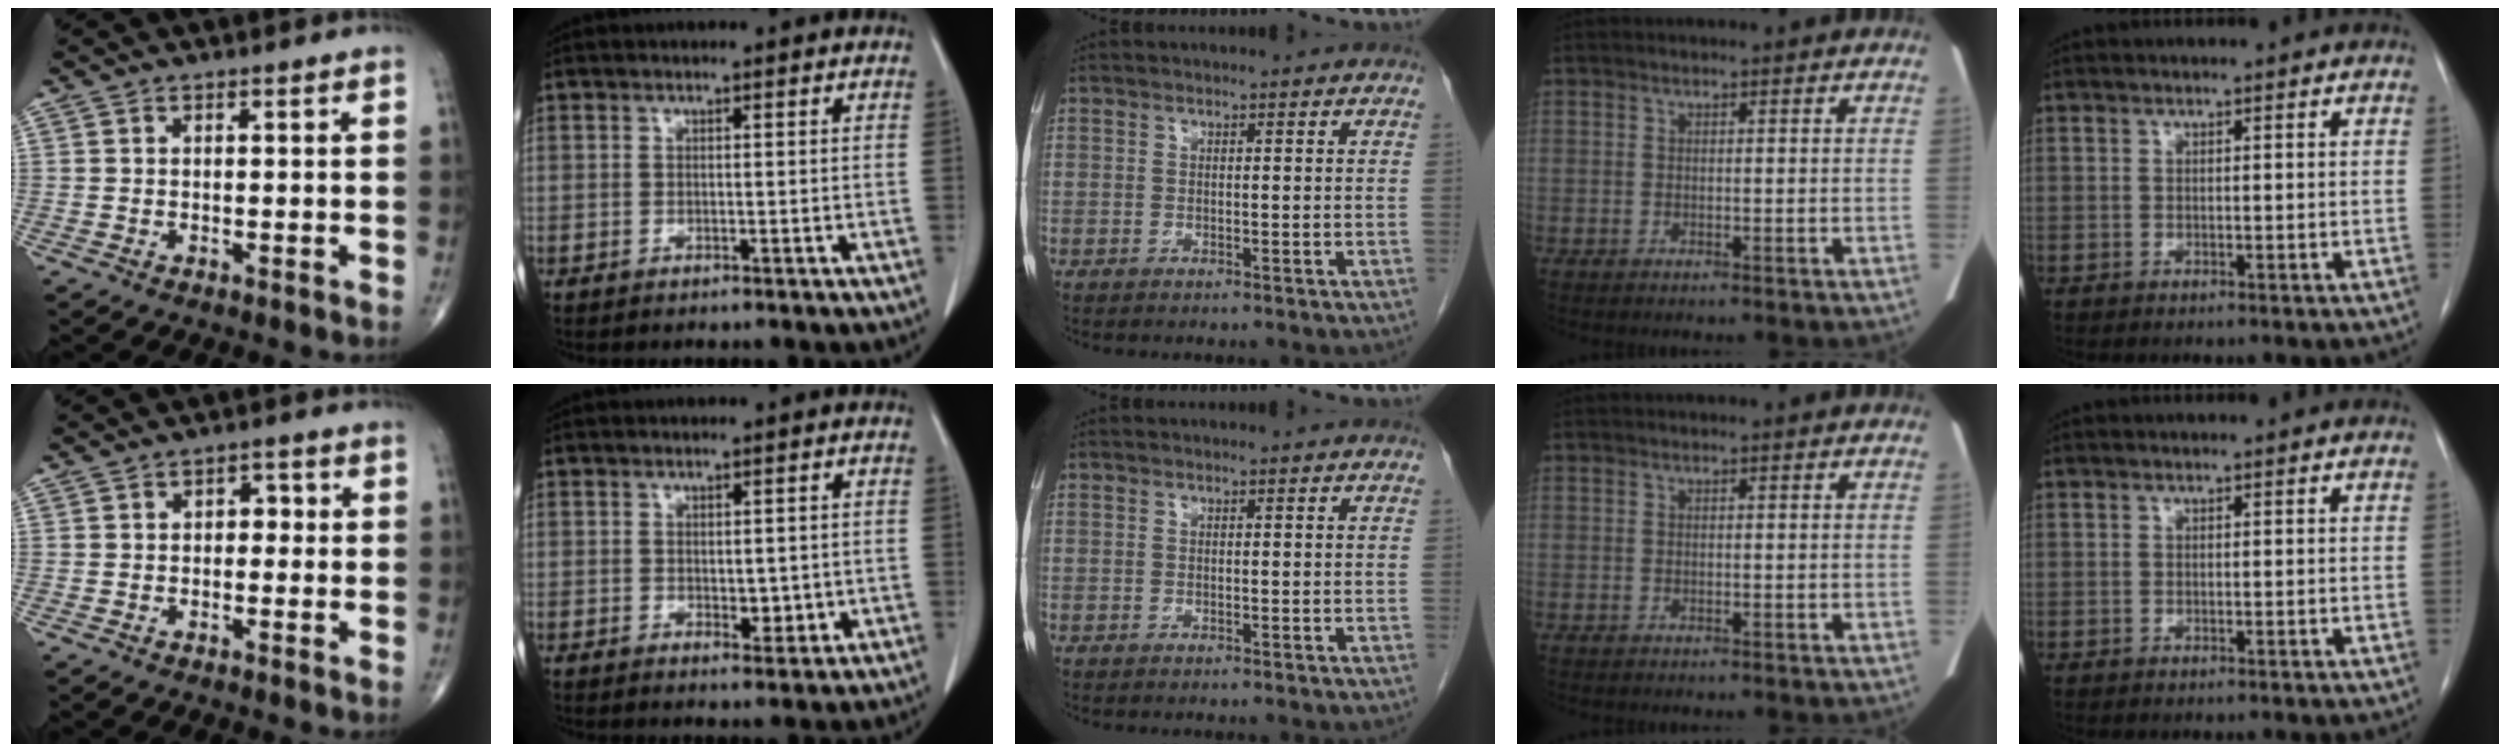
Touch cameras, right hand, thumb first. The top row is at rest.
{"thumb": {"total": 3.0, "force": [0.0, 2.1, 2.2], "torque": [-0.008, 0.010, -0.008]}, "index": {"total": 3.0, "force": [-0.3, 1.7, 2.4], "torque": [-0.029, -0.004, 0.005]}}